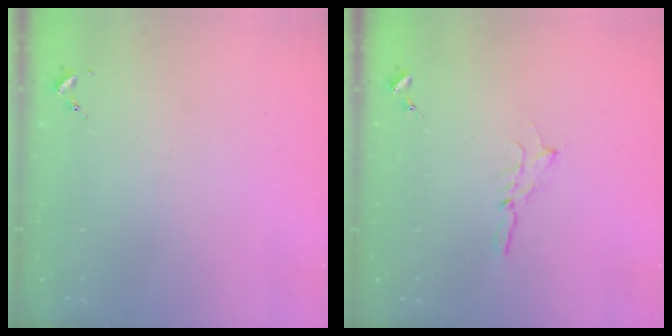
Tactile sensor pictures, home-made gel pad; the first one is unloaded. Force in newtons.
{"total": 3.0, "press": 3.0, "slide": 0.1}